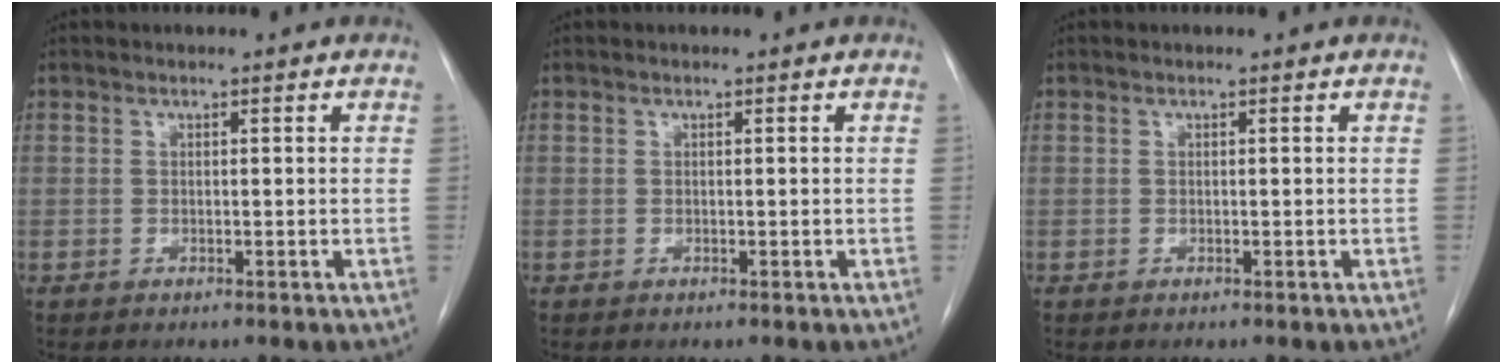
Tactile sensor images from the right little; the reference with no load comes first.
{"total": 0.0}
{"total": 0.0}